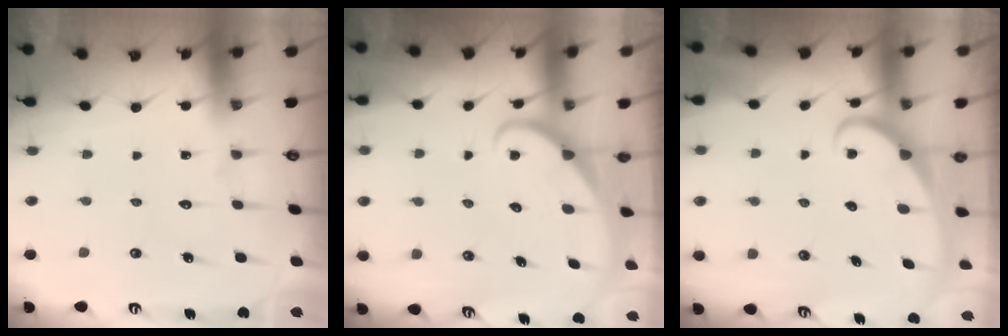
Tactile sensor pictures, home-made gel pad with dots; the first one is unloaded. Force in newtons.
{"total": 1.6, "press": 1.6, "slide": 0.1}
{"total": 2.5, "press": 2.5, "slide": 0.3}